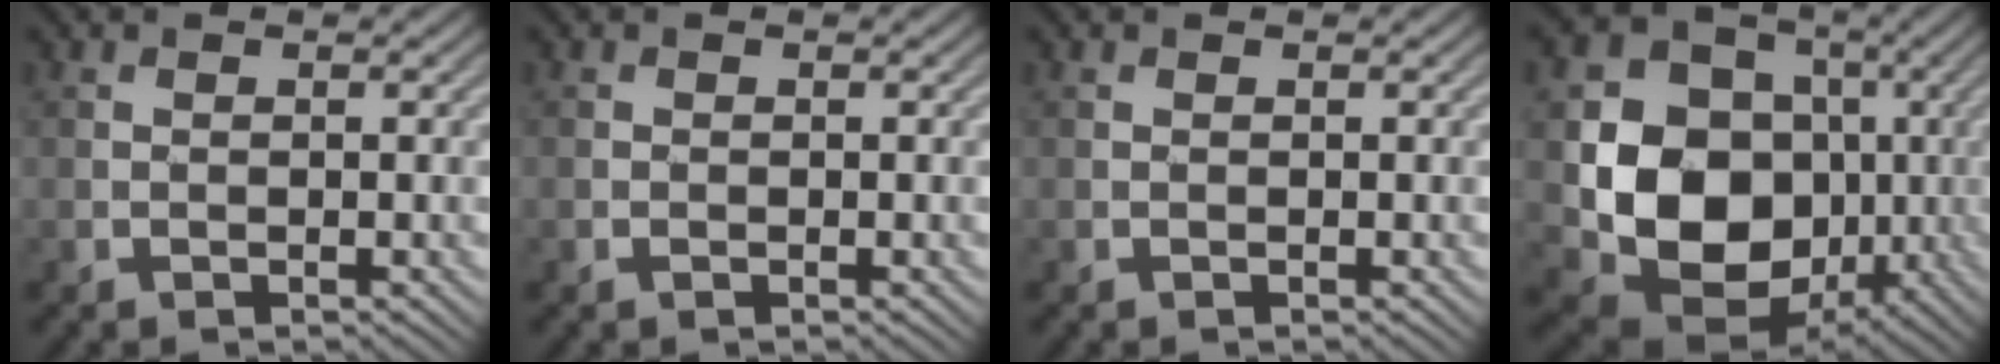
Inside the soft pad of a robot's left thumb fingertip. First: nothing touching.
{"total": 0.5, "force": [-0.2, 0.4, 0.3], "torque": [-0.004, -0.003, -0.003]}
{"total": 0.0}
{"total": 13.7, "force": [-1.4, 11.4, 7.6], "torque": [-0.160, -0.021, -0.031]}